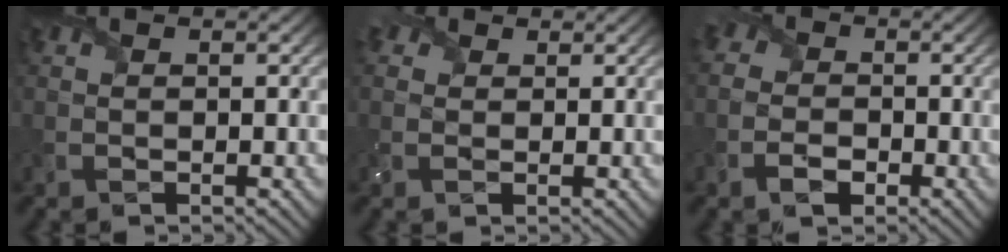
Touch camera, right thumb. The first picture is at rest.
{"total": 2.2, "force": [0.9, 1.8, 0.8], "torque": [-0.020, 0.004, 0.012]}
{"total": 4.1, "force": [-1.5, 3.2, 2.1], "torque": [-0.037, -0.004, -0.038]}